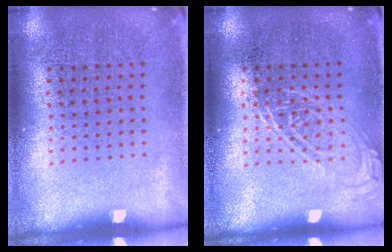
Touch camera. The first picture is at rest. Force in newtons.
{"total": 1.0, "press": 1.0, "slide": 0.1}